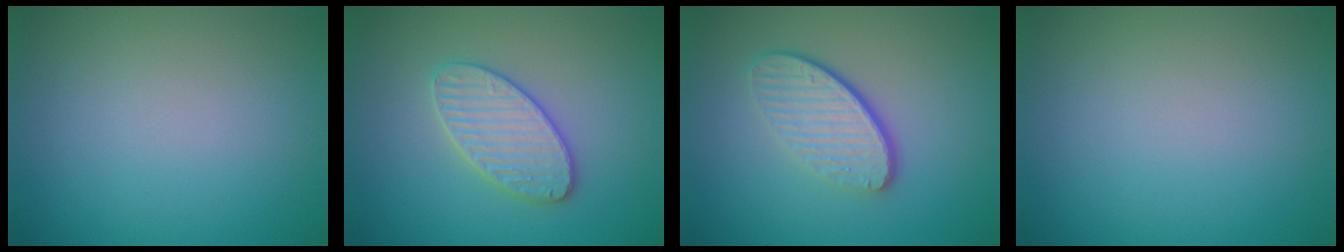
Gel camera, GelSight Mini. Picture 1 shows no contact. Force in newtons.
{"total": 3.5, "press": 3.5, "slide": 0.6}
{"total": 4.6, "press": 3.2, "slide": 3.3}
{"total": 0.0}